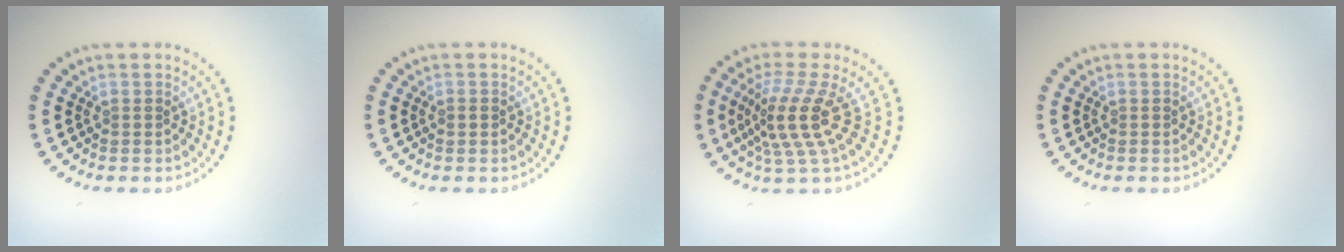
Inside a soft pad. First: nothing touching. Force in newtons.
{"total": 1.0, "press": 0.9, "slide": 0.2}
{"total": 4.4, "press": 3.1, "slide": 3.1}
{"total": 0.0}